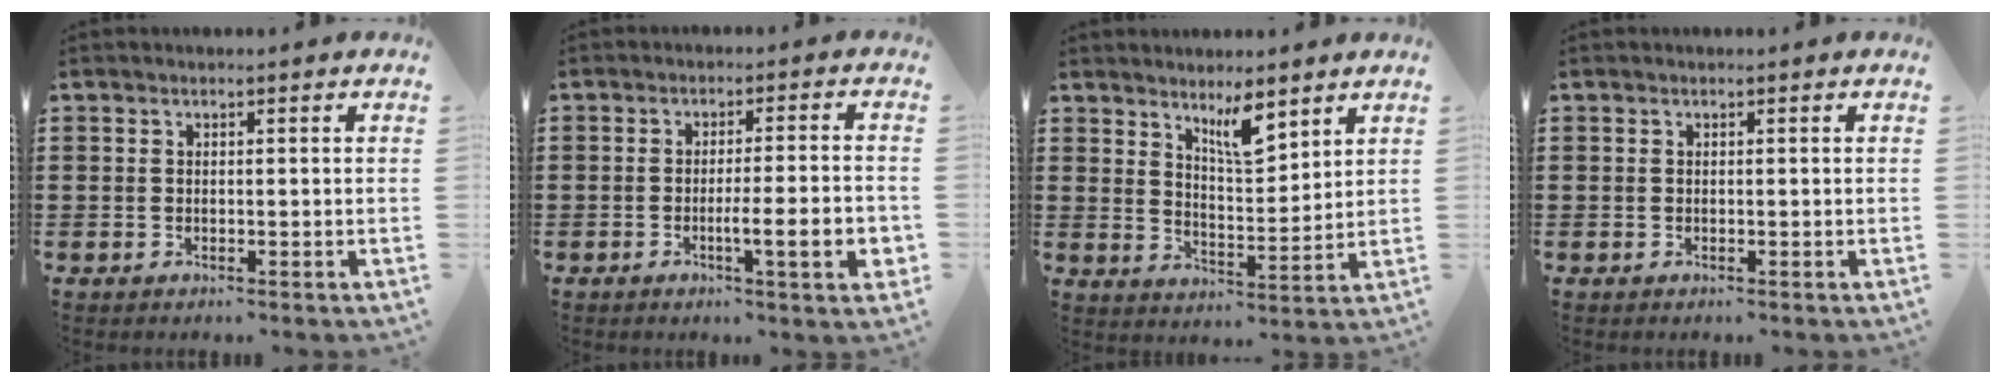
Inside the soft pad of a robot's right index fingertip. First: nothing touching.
{"total": 7.2, "force": [-2.2, 0.5, 6.9], "torque": [-0.101, -0.013, -0.036]}
{"total": 6.0, "force": [4.8, 1.4, 3.4], "torque": [-0.062, -0.017, 0.082]}
{"total": 0.0}